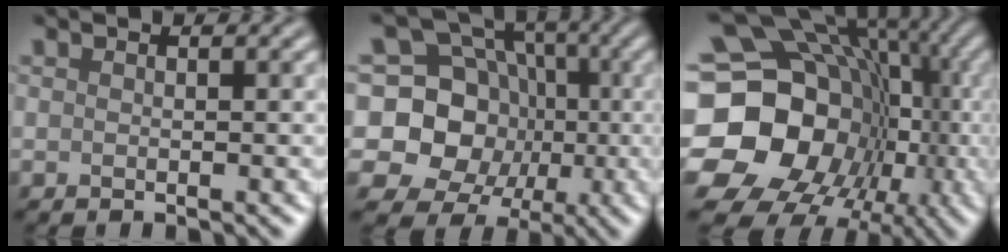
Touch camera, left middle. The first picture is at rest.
{"total": 16.1, "force": [0.7, 14.8, 6.4], "torque": [-0.143, 0.049, -0.027]}
{"total": 20.7, "force": [-2.0, 17.6, 10.7], "torque": [-0.161, -0.003, -0.060]}